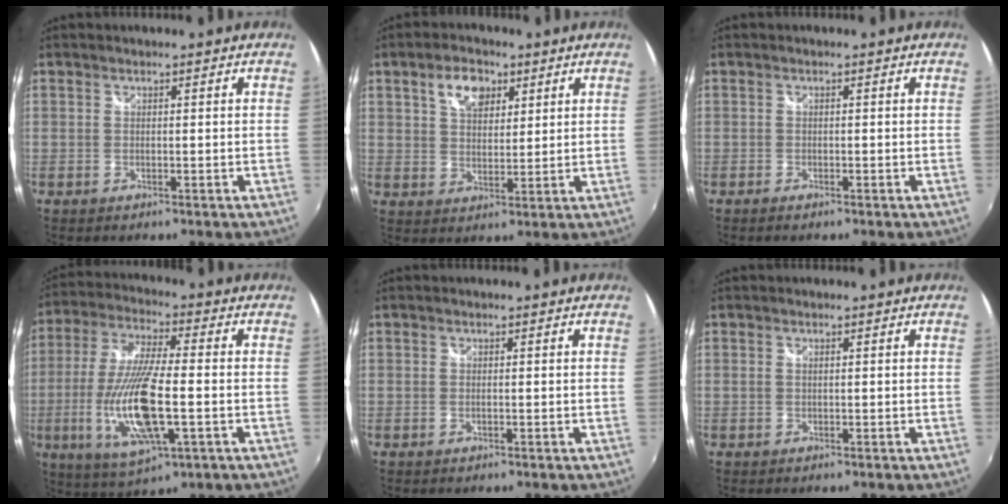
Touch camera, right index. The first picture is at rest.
{"total": 6.9, "force": [3.5, 4.1, 4.2], "torque": [-0.065, 0.016, 0.062]}
{"total": 1.0, "force": [-0.8, 0.2, 0.5], "torque": [-0.011, -0.005, -0.016]}
{"total": 16.9, "force": [-3.8, 4.5, 15.8], "torque": [-0.328, -0.020, -0.067]}
{"total": 0.0}
{"total": 0.0}